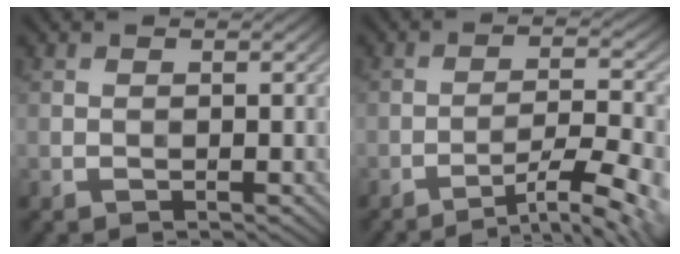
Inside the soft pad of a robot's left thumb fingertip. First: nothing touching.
{"total": 9.4, "force": [-6.2, 1.7, 6.9], "torque": [-0.118, 0.009, -0.092]}